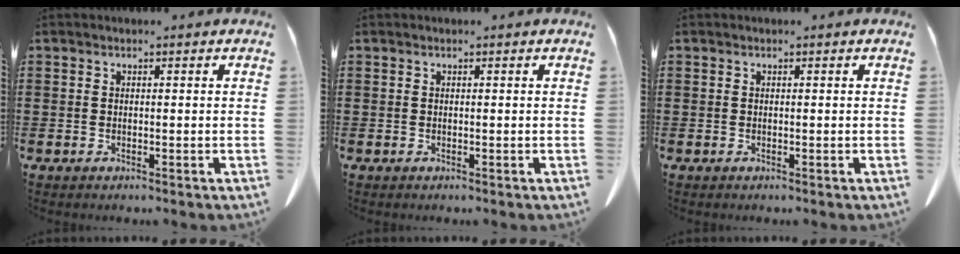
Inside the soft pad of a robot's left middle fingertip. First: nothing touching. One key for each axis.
{"total": 0.0}
{"total": 0.0}